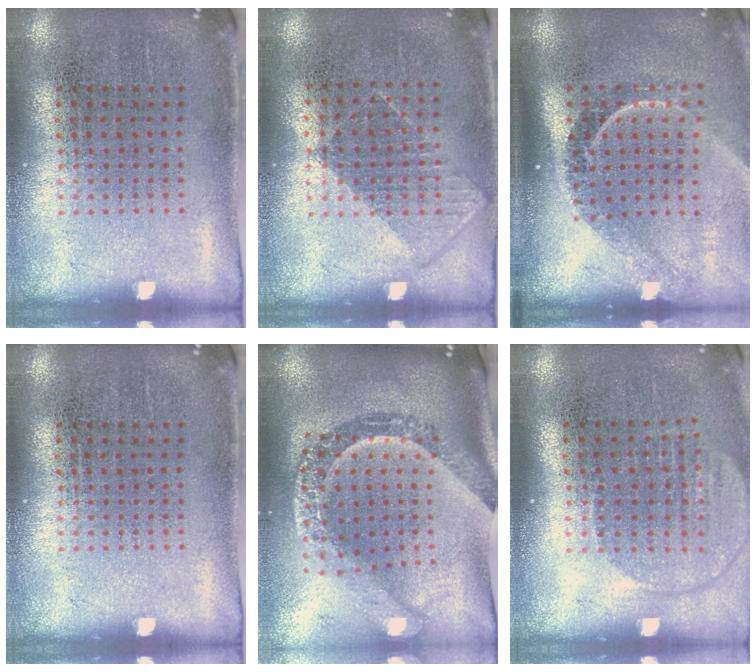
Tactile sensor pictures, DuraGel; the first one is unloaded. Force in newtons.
{"total": 0.8, "press": 0.7, "slide": 0.4}
{"total": 2.3, "press": 1.6, "slide": 1.6}
{"total": 0.0}
{"total": 3.1, "press": 2.3, "slide": 2.0}
{"total": 1.7, "press": 1.5, "slide": 0.8}